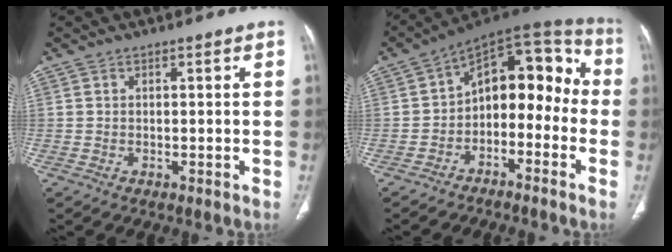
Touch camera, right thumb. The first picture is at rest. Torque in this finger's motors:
{"motor_torque": [0.10, 0.35, 0.25, -0.07, 0.30]}